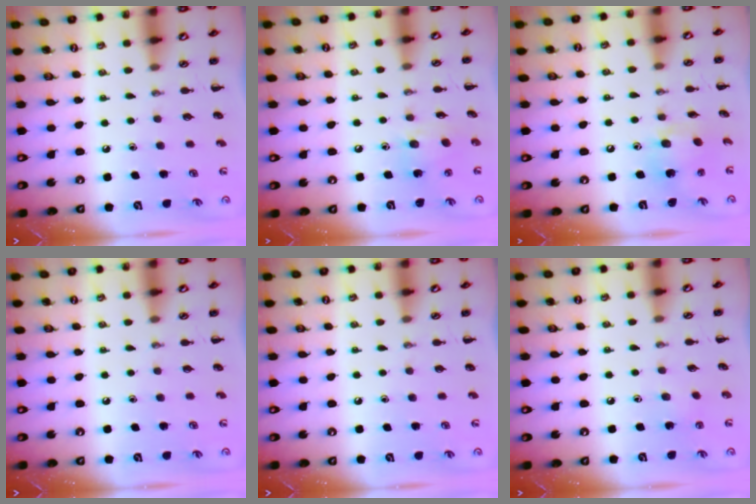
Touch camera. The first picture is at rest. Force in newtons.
{"total": 7.6, "press": 7.6, "slide": 0.7}
{"total": 7.2, "press": 7.1, "slide": 1.1}
{"total": 0.0}
{"total": 0.0}
{"total": 3.3, "press": 3.1, "slide": 0.9}